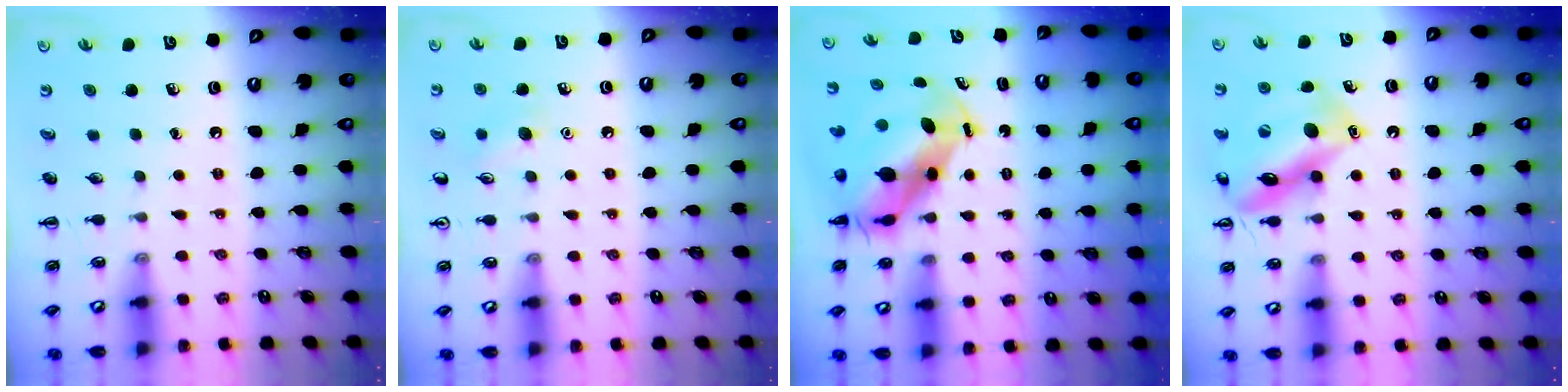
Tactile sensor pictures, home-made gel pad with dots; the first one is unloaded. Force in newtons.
{"total": 6.8, "press": 6.5, "slide": 2.0}
{"total": 8.2, "press": 8.0, "slide": 1.9}
{"total": 15.7, "press": 15.6, "slide": 2.0}